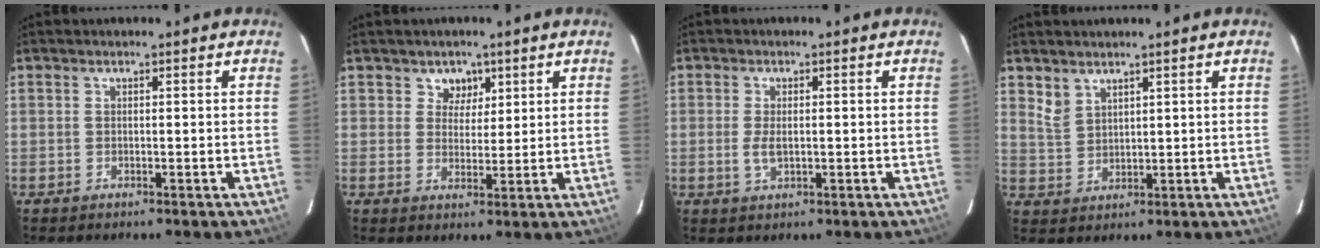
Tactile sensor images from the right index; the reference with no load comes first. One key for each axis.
{"total": 3.9, "fx": 2.1, "fy": 3.2, "fz": 0.4, "tx": 0.004, "ty": 0.001, "tz": 0.034}
{"total": 3.0, "fx": -0.4, "fy": 1.3, "fz": 2.7, "tx": -0.053, "ty": -0.005, "tz": -0.005}
{"total": 3.8, "fx": 3.1, "fy": 1.8, "fz": 1.2, "tx": -0.023, "ty": 0.004, "tz": 0.068}